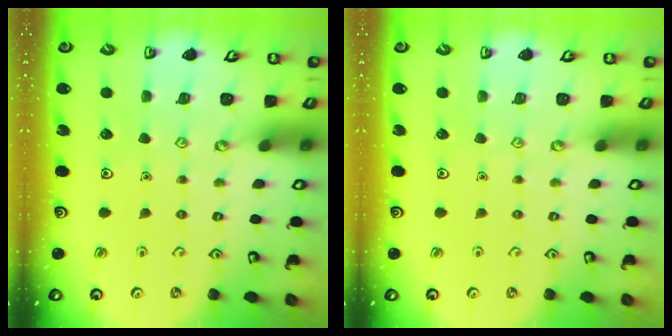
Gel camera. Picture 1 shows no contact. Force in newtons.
{"total": 0.0}